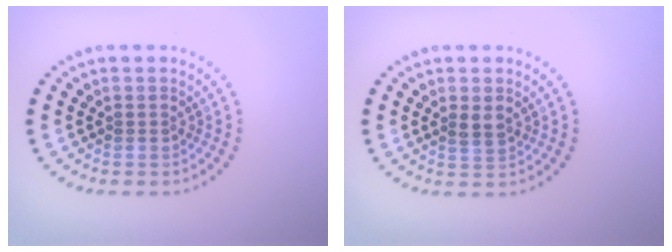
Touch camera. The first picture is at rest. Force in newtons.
{"total": 1.3, "press": 1.2, "slide": 0.5}